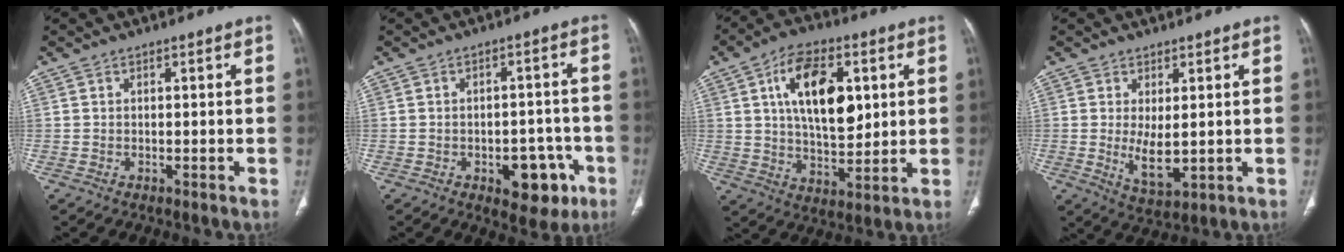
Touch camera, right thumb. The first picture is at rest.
{"total": 9.4, "force": [-4.0, 5.5, 6.4], "torque": [-0.044, 0.030, -0.043]}
{"total": 16.2, "force": [4.6, 8.7, 12.9], "torque": [-0.183, -0.016, 0.081]}
{"total": 6.0, "force": [0.0, 2.6, 5.4], "torque": [-0.088, -0.019, 0.012]}